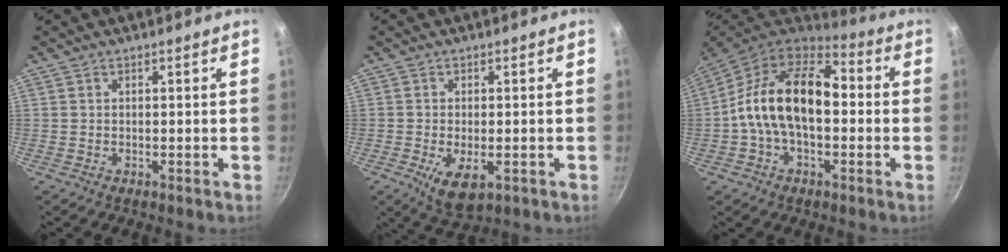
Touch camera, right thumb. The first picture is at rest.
{"total": 6.5, "force": [-2.2, 3.1, 5.3], "torque": [-0.090, -0.008, -0.028]}
{"total": 19.2, "force": [-0.3, 11.3, 15.6], "torque": [-0.267, 0.043, -0.013]}